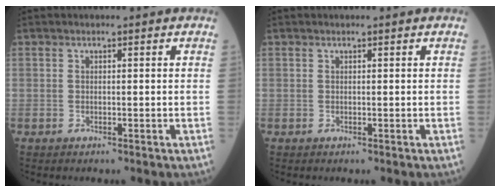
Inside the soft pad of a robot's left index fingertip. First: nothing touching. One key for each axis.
{"total": 0.0}